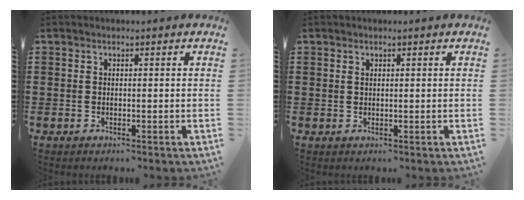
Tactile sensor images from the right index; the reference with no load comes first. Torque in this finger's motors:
{"motor_torque": [-0.85, 0.88, -0.02, -0.01]}